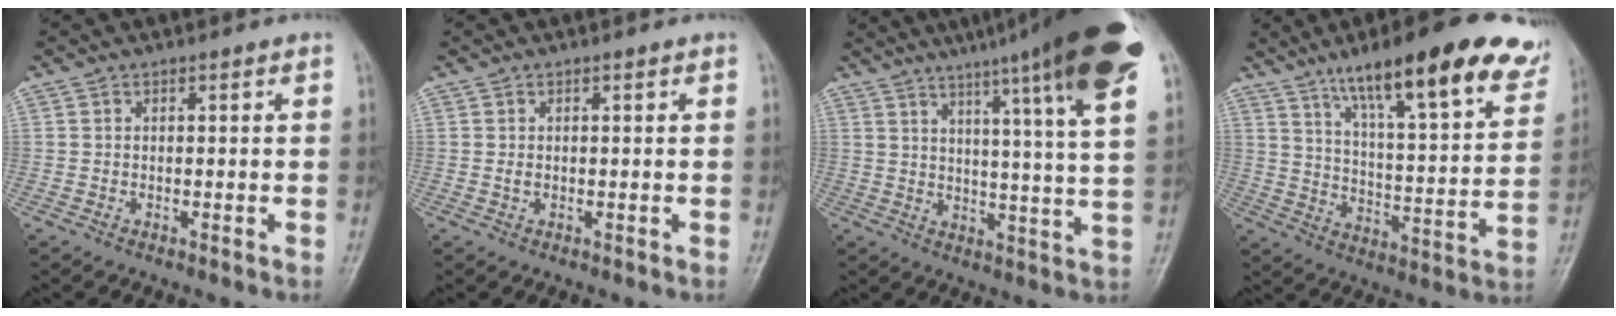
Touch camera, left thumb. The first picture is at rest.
{"total": 0.8, "force": [0.2, 0.5, 0.6], "torque": [-0.008, 0.000, 0.004]}
{"total": 22.3, "force": [14.4, 1.4, 17.0], "torque": [-0.233, -0.050, 0.187]}
{"total": 23.7, "force": [15.4, 5.1, 17.3], "torque": [-0.226, -0.047, 0.232]}